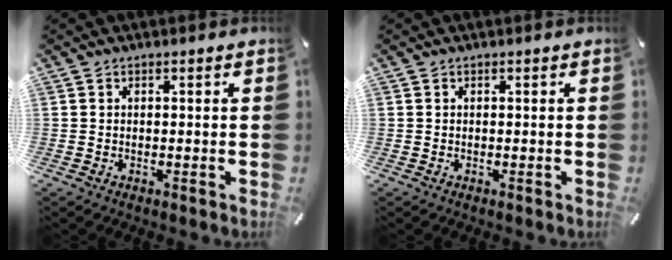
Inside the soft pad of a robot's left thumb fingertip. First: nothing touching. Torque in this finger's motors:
{"motor_torque": [-0.12, -0.12, 0.02, -0.01, 0.00]}